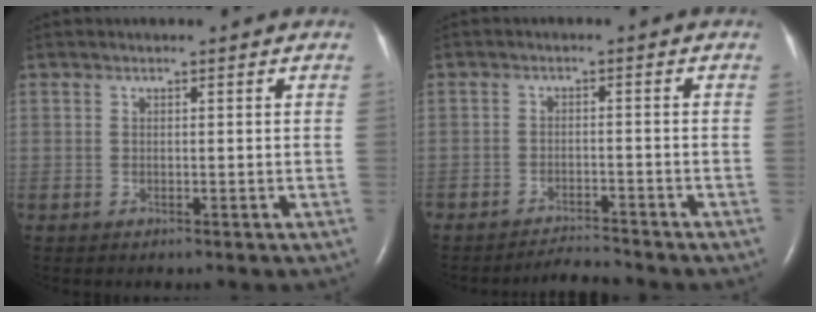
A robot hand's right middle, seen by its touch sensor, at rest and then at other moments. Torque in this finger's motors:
{"motor_torque": [-0.06, 0.09, -0.05, -0.01]}